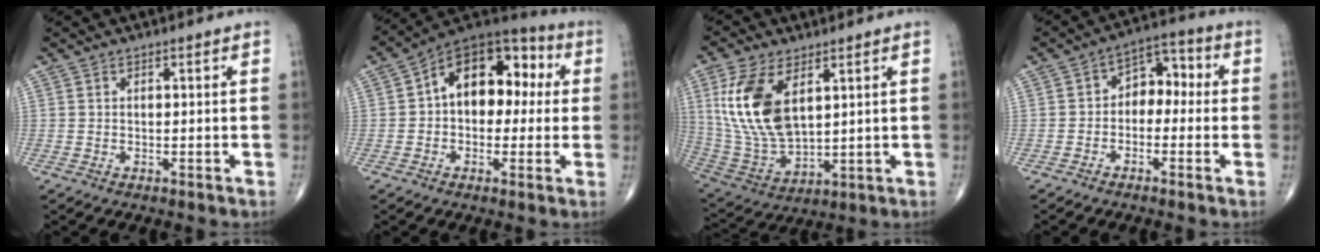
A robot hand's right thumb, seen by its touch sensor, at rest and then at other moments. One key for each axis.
{"total": 15.7, "fx": 2.2, "fy": 10.3, "fz": 11.7, "tx": -0.124, "ty": 0.044, "tz": 0.019}
{"total": 16.1, "fx": 5.2, "fy": 8.4, "fz": 12.6, "tx": -0.255, "ty": -0.020, "tz": 0.115}
{"total": 7.2, "fx": -0.6, "fy": 5.1, "fz": 5.0, "tx": -0.042, "ty": 0.038, "tz": -0.027}